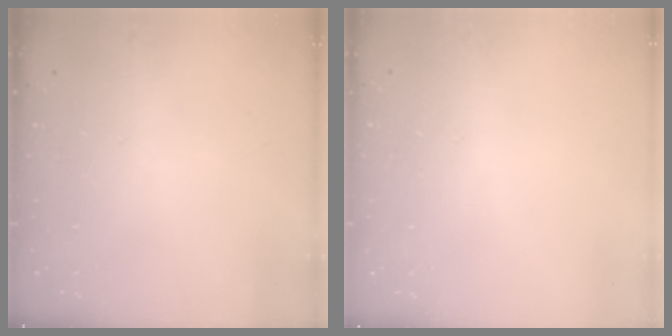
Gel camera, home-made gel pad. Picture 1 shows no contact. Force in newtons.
{"total": 0.0}